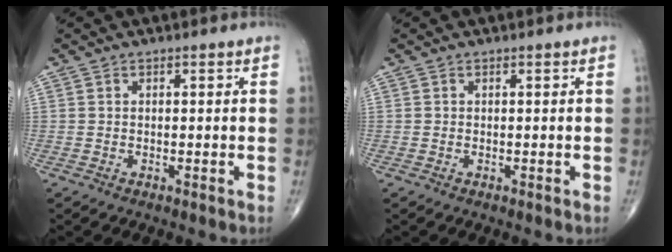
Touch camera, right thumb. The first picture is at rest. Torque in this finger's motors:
{"motor_torque": [0.15, 0.08, -0.10, -0.15, 0.00]}